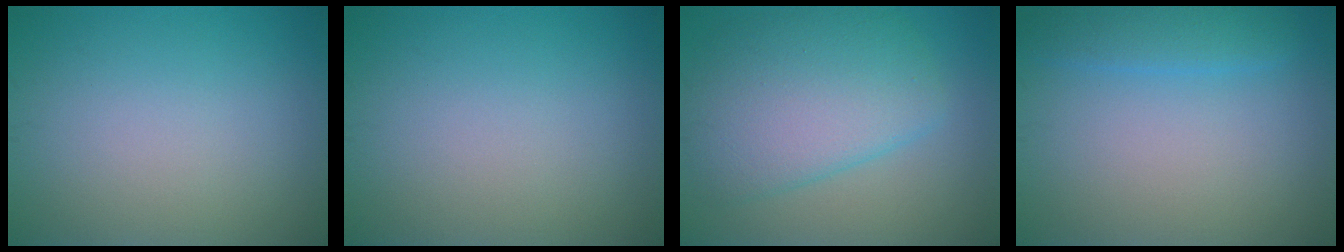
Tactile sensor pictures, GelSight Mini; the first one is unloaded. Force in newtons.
{"total": 0.0}
{"total": 7.4, "press": 7.4, "slide": 0.3}
{"total": 2.4, "press": 2.4, "slide": 0.2}